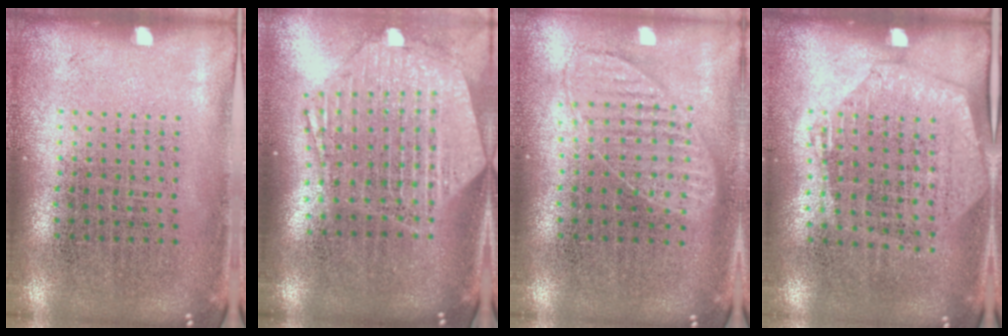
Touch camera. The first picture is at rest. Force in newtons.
{"total": 2.7, "press": 2.2, "slide": 1.6}
{"total": 0.9, "press": 0.9, "slide": 0.2}
{"total": 1.5, "press": 1.3, "slide": 0.7}